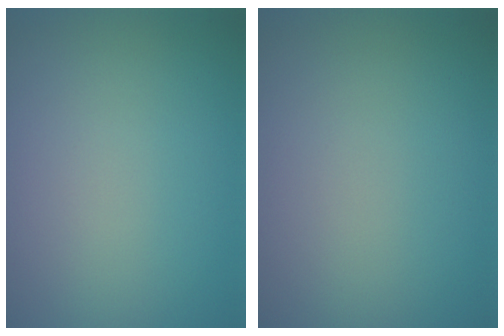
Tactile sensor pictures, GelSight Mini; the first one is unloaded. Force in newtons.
{"total": 0.0}